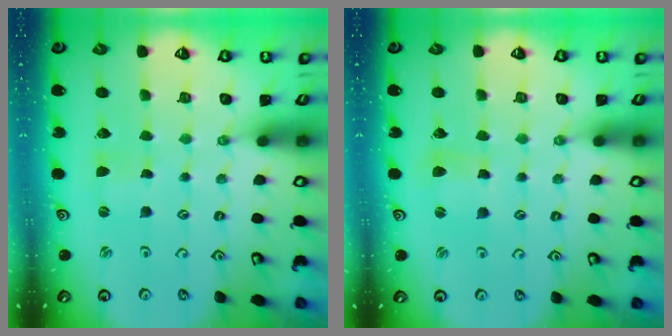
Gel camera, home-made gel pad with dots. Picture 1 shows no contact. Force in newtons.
{"total": 2.5, "press": 2.5, "slide": 0.3}